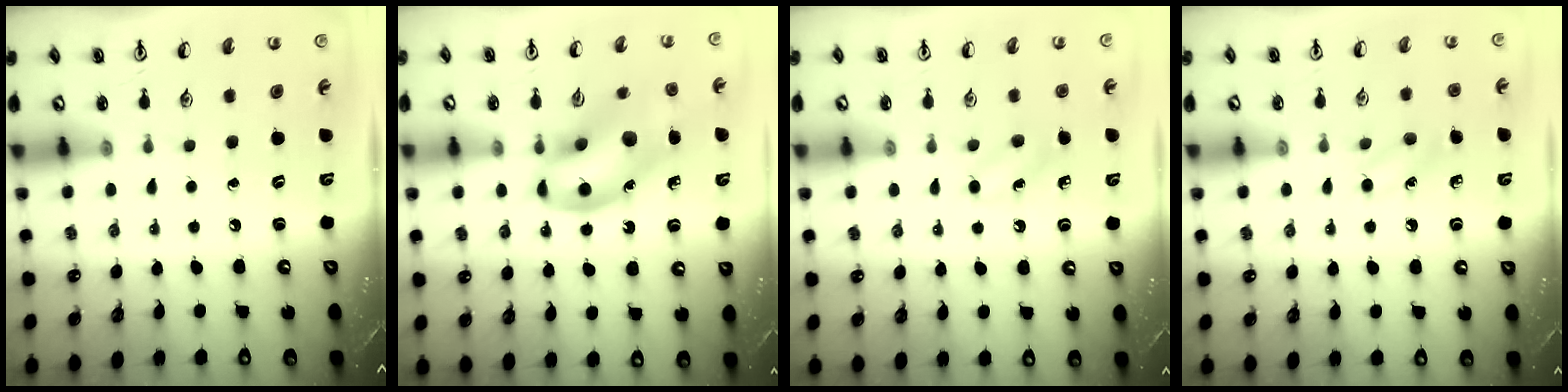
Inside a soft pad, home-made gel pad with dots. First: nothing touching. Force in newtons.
{"total": 14.6, "press": 14.3, "slide": 2.6}
{"total": 6.3, "press": 6.0, "slide": 2.0}
{"total": 7.0, "press": 6.7, "slide": 2.3}